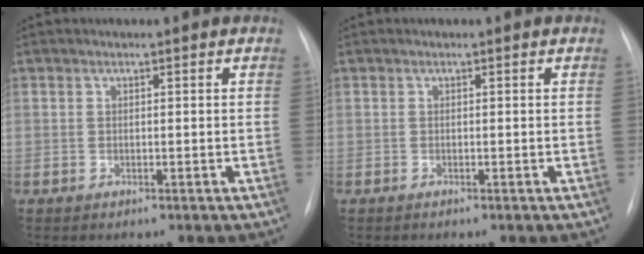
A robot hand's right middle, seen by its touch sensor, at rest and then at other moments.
{"total": 0.0}